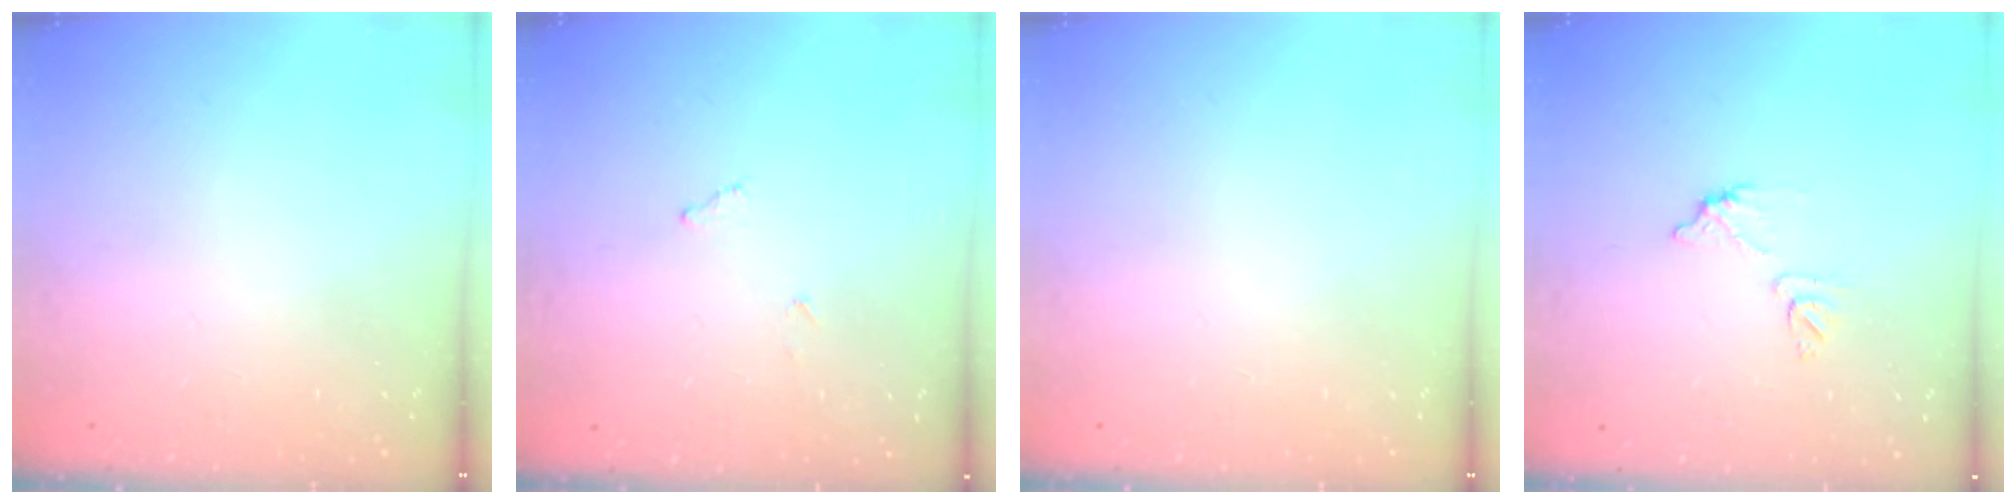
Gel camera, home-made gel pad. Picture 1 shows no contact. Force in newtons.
{"total": 6.4, "press": 6.4, "slide": 0.4}
{"total": 0.0}
{"total": 6.6, "press": 6.6, "slide": 0.4}